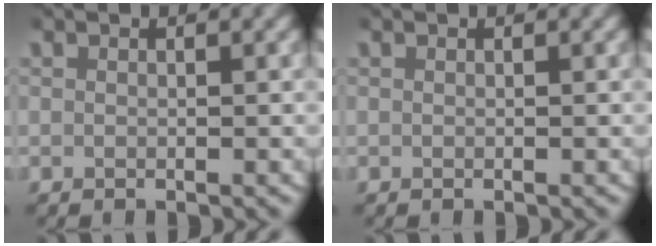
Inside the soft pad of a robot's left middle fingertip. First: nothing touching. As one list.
[{"total": 0.0}]